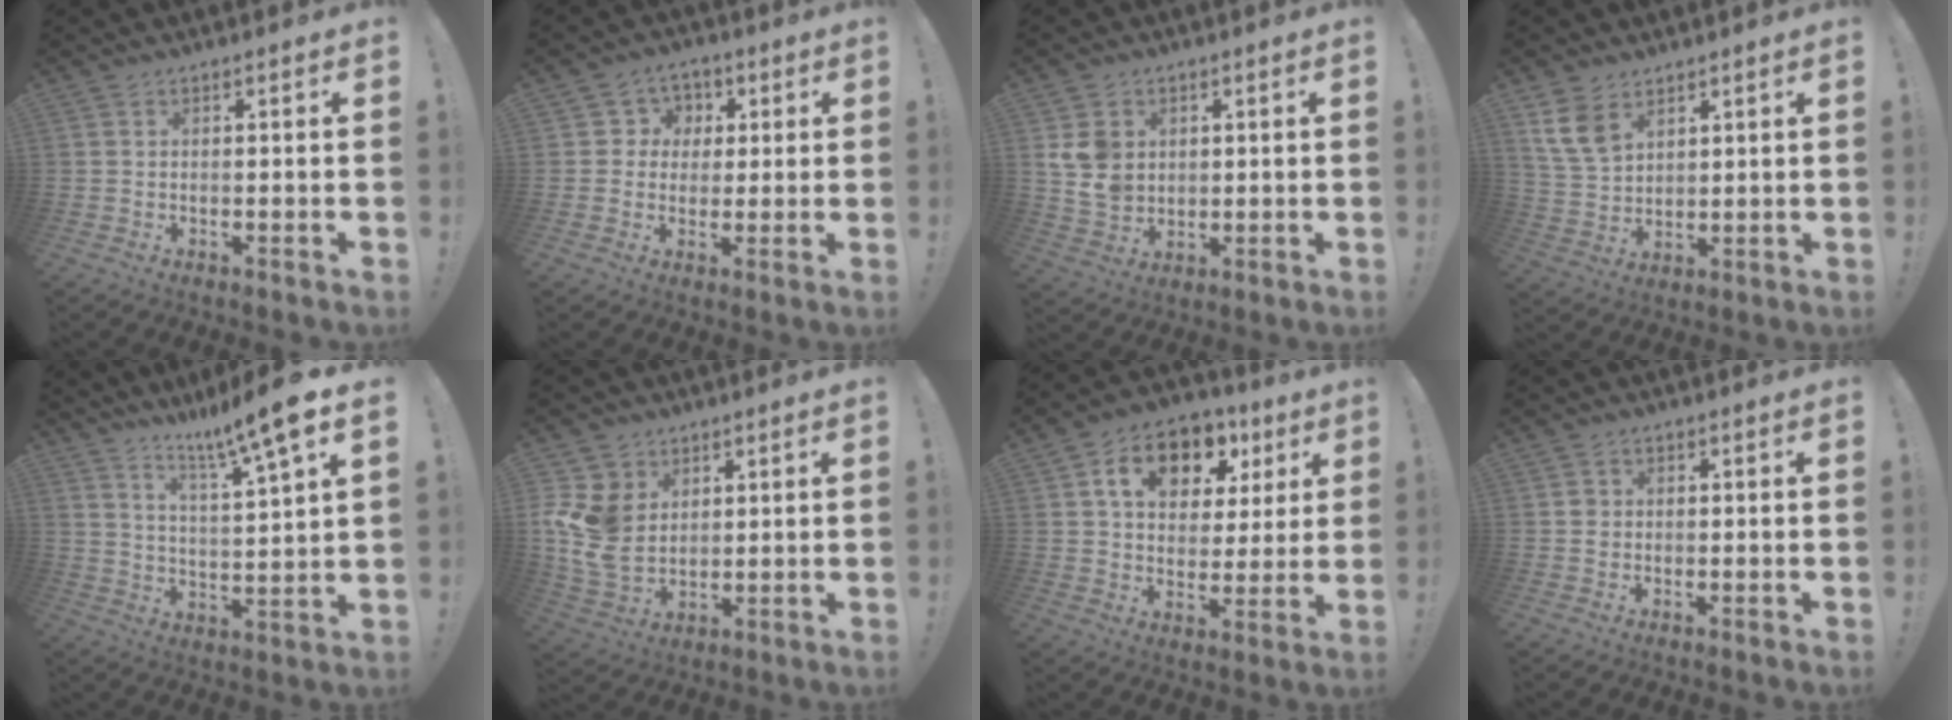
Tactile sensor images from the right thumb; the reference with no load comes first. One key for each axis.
{"total": 6.1, "fx": 0.2, "fy": 6.0, "fz": 1.2, "tx": -0.020, "ty": 0.008, "tz": 0.007}
{"total": 8.2, "fx": 2.9, "fy": 6.9, "fz": 3.4, "tx": -0.056, "ty": -0.009, "tz": 0.061}
{"total": 9.2, "fx": 5.6, "fy": 5.9, "fz": 4.4, "tx": -0.077, "ty": -0.023, "tz": 0.113}
{"total": 12.9, "fx": 9.1, "fy": 0.5, "fz": 9.1, "tx": -0.146, "ty": -0.063, "tz": 0.140}
{"total": 12.6, "fx": 3.5, "fy": 10.3, "fz": 6.3, "tx": -0.131, "ty": -0.030, "tz": 0.073}
{"total": 14.5, "fx": 6.2, "fy": 9.9, "fz": 8.6, "tx": -0.134, "ty": -0.016, "tz": 0.112}
{"total": 2.0, "fx": 0.1, "fy": 1.9, "fz": 0.6, "tx": -0.005, "ty": 0.003, "tz": 0.000}